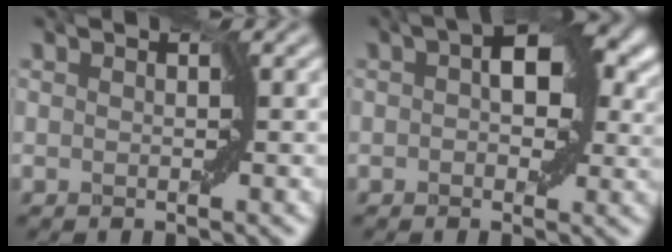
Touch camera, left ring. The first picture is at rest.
{"total": 7.3, "force": [2.2, 3.9, 5.7], "torque": [-0.072, 0.014, 0.021]}